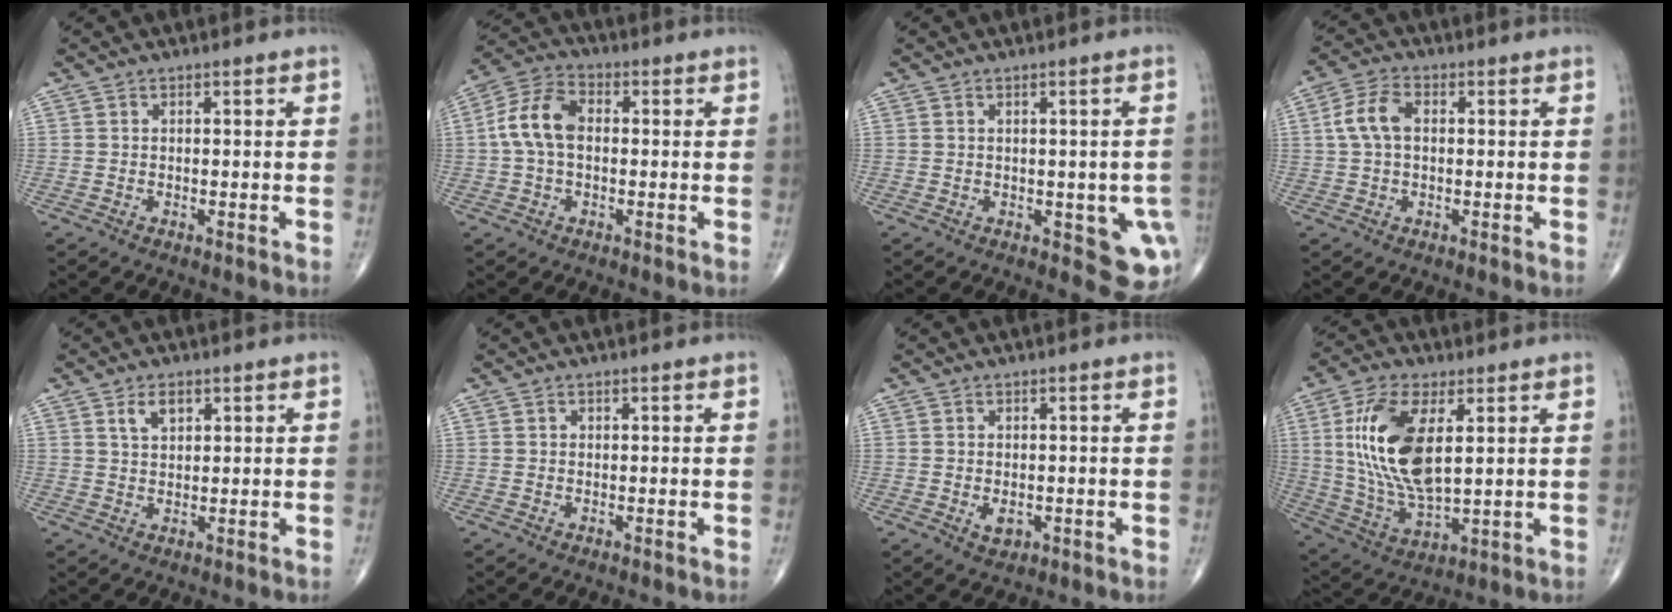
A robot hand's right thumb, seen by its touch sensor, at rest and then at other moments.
{"total": 8.8, "force": [0.3, 5.6, 6.8], "torque": [-0.137, 0.027, -0.003]}
{"total": 7.0, "force": [-1.3, 3.5, 5.9], "torque": [-0.034, -0.006, -0.009]}
{"total": 6.3, "force": [0.8, 3.8, 4.9], "torque": [-0.106, 0.019, 0.010]}
{"total": 3.7, "force": [1.9, 2.0, 2.4], "torque": [-0.035, -0.007, 0.037]}
{"total": 0.0}
{"total": 2.5, "force": [-0.5, 1.7, 1.8], "torque": [-0.022, -0.002, -0.003]}
{"total": 17.1, "force": [3.9, 7.9, 14.6], "torque": [-0.292, -0.017, 0.083]}